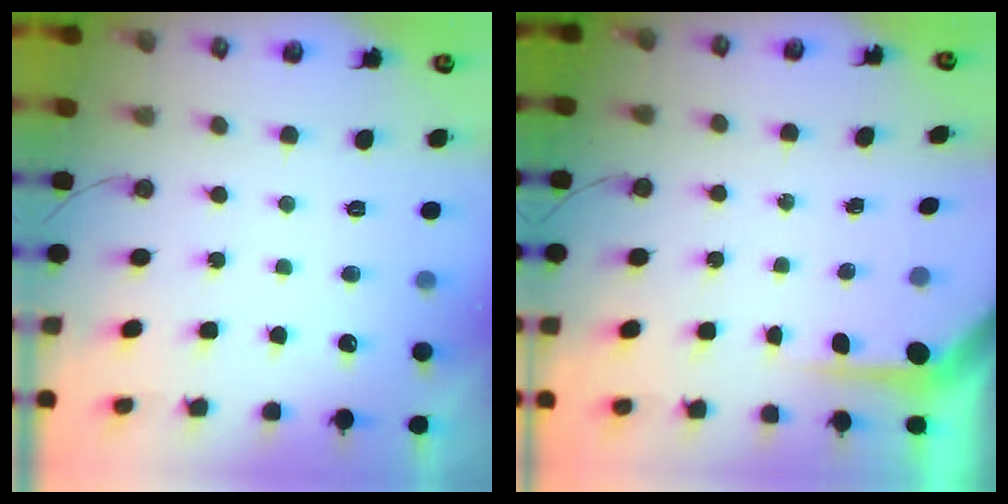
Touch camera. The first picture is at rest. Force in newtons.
{"total": 3.9, "press": 3.9, "slide": 0.4}